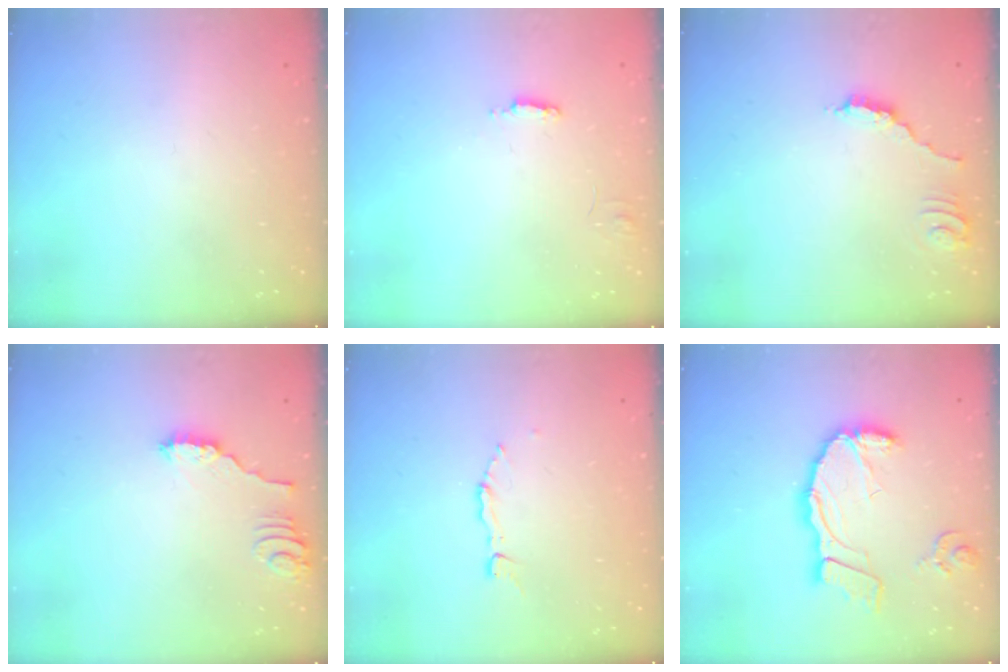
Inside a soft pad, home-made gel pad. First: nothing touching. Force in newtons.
{"total": 3.8, "press": 3.8, "slide": 0.3}
{"total": 2.0, "press": 2.0, "slide": 0.3}
{"total": 2.3, "press": 2.3, "slide": 0.2}
{"total": 2.7, "press": 2.7, "slide": 0.2}
{"total": 15.5, "press": 15.4, "slide": 2.0}